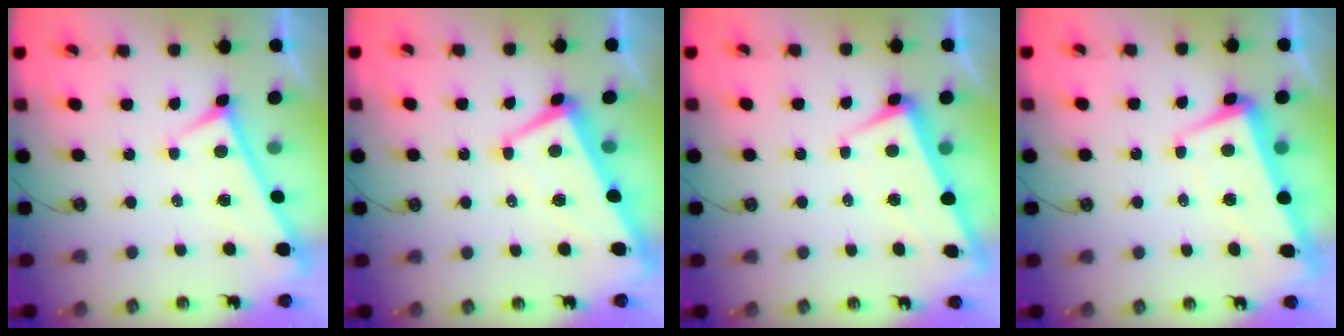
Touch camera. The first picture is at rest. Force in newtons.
{"total": 2.6, "press": 2.3, "slide": 1.1}
{"total": 1.2, "press": 1.1, "slide": 0.5}
{"total": 1.9, "press": 0.8, "slide": 1.8}